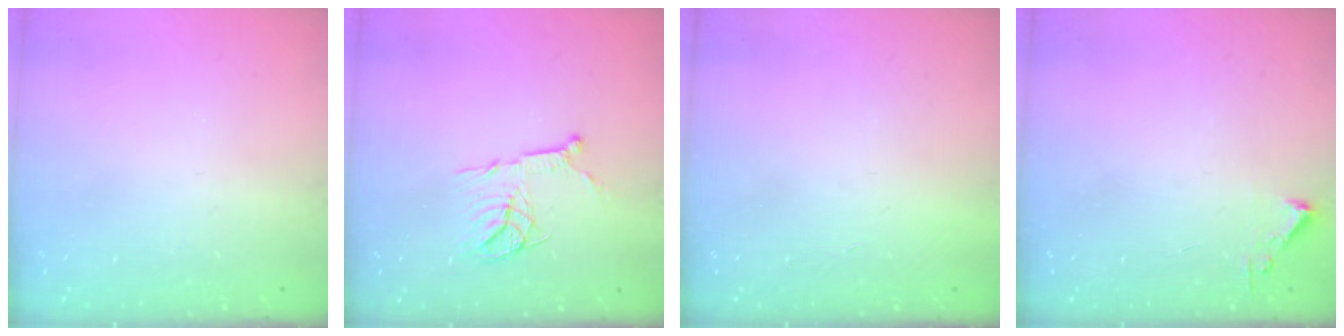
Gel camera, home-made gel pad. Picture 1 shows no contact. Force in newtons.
{"total": 13.9, "press": 13.9, "slide": 1.2}
{"total": 1.6, "press": 1.5, "slide": 0.1}
{"total": 2.4, "press": 2.4, "slide": 0.3}